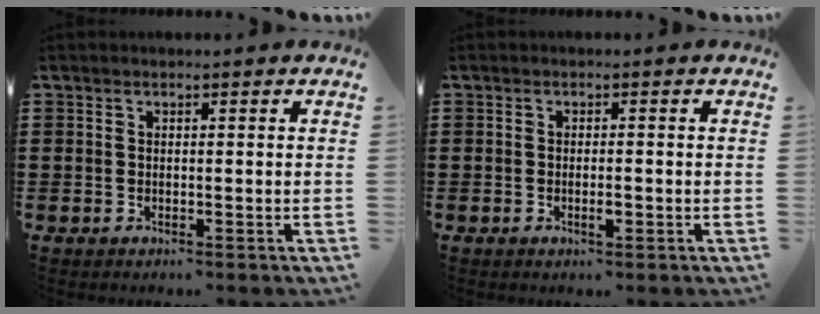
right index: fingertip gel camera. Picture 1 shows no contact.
{"total": 1.9, "force": [-0.6, 0.5, 1.7], "torque": [-0.030, -0.001, -0.011]}